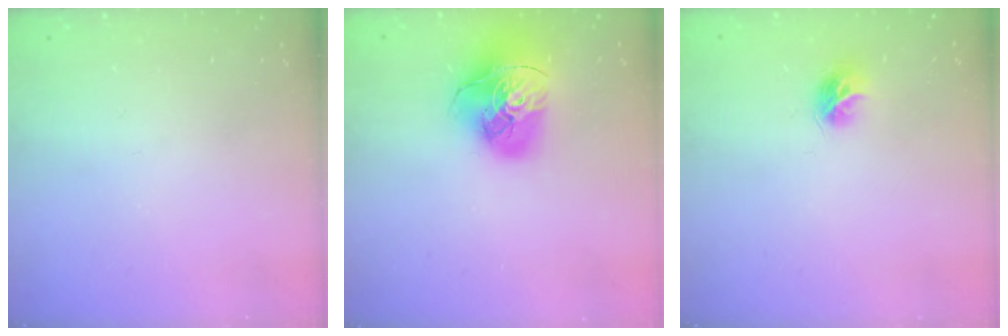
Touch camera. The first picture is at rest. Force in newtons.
{"total": 18.6, "press": 18.5, "slide": 2.0}
{"total": 7.5, "press": 7.5, "slide": 0.4}